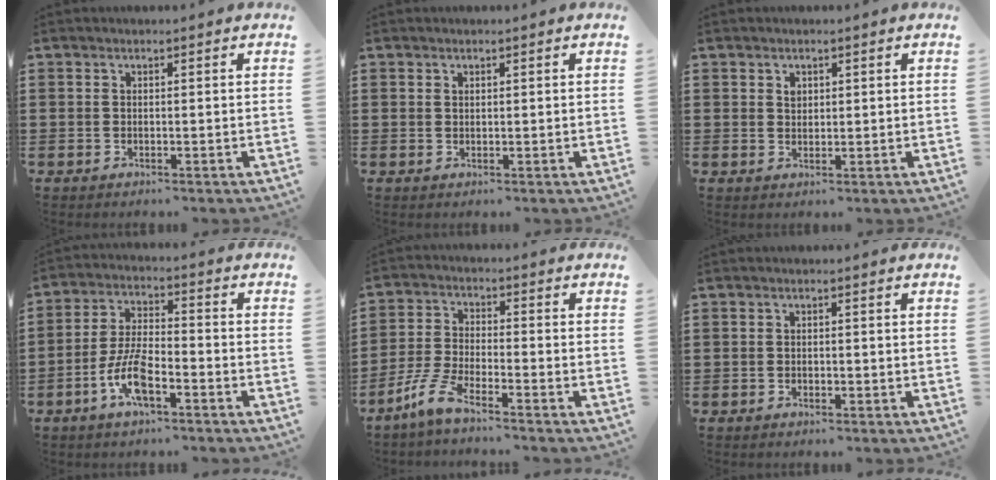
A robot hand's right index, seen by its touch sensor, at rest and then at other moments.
{"total": 0.6, "force": [0.4, 0.4, 0.2], "torque": [-0.005, 0.002, 0.007]}
{"total": 1.3, "force": [0.6, 1.0, 0.6], "torque": [-0.014, 0.004, 0.012]}
{"total": 7.6, "force": [-3.8, 2.7, 6.1], "torque": [-0.140, -0.006, -0.073]}
{"total": 6.0, "force": [-4.9, 0.4, 3.5], "torque": [-0.099, -0.018, -0.101]}
{"total": 0.6, "force": [-0.4, 0.4, 0.2], "torque": [-0.004, 0.000, -0.009]}